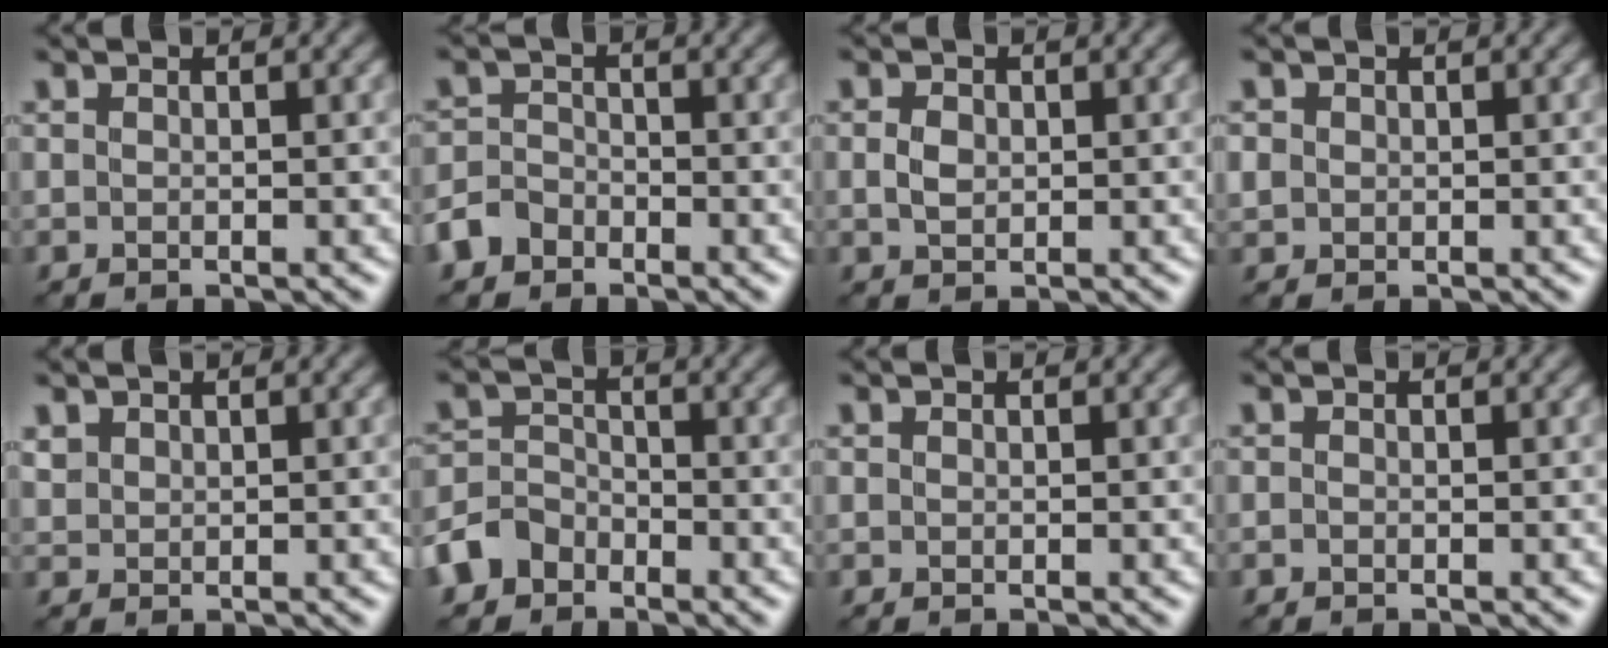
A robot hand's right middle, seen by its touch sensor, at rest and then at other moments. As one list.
[{"total": 2.6, "force": [-1.8, 1.8, 0.6], "torque": [-0.011, 0.004, -0.041]}, {"total": 1.7, "force": [0.1, 1.3, 1.1], "torque": [-0.026, 0.002, 0.002]}, {"total": 1.3, "force": [0.1, 1.2, 0.3], "torque": [-0.005, -0.001, 0.005]}, {"total": 1.1, "force": [0.7, 0.8, 0.1], "torque": [-0.009, 0.001, 0.020]}, {"total": 3.8, "force": [-2.6, 2.7, 0.9], "torque": [-0.010, 0.004, -0.054]}, {"total": 0.0}, {"total": 0.0}]